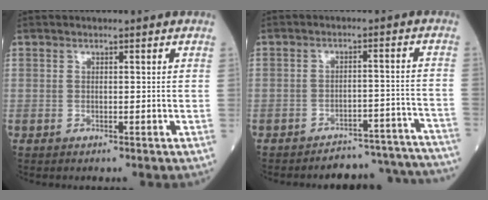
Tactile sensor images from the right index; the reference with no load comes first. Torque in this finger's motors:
{"motor_torque": [-0.61, -1.09, -0.38, -0.14]}